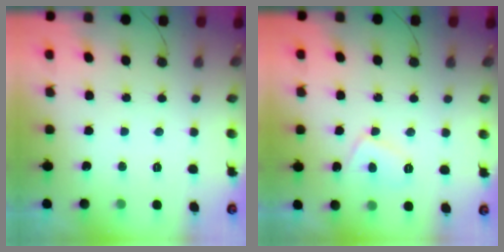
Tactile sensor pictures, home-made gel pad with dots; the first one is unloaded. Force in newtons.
{"total": 6.5, "press": 6.5, "slide": 0.3}